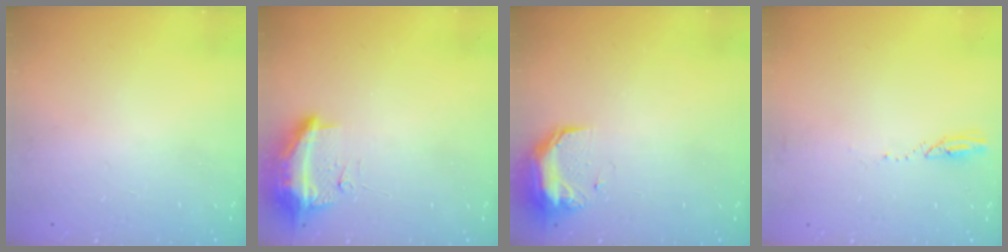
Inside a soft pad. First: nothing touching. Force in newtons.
{"total": 10.0, "press": 9.9, "slide": 1.7}
{"total": 11.2, "press": 9.8, "slide": 5.5}
{"total": 2.4, "press": 2.4, "slide": 0.3}